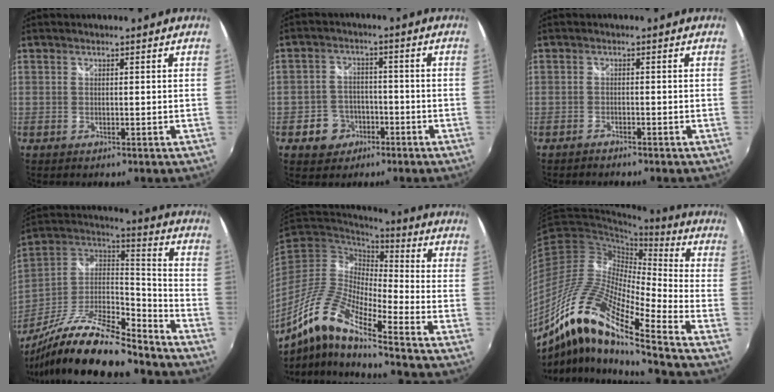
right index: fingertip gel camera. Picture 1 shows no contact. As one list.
[{"total": 6.1, "force": [-3.2, 5.1, 1.2], "torque": [-0.041, 0.019, -0.043]}, {"total": 1.7, "force": [-1.7, 0.2, 0.4], "torque": [-0.020, -0.004, -0.030]}, {"total": 23.5, "force": [-17.7, 6.1, 14.2], "torque": [-0.267, -0.027, -0.300]}, {"total": 15.2, "force": [-9.0, 2.3, 12.0], "torque": [-0.224, -0.018, -0.188]}, {"total": 17.7, "force": [-11.5, 2.1, 13.2], "torque": [-0.242, -0.010, -0.241]}]